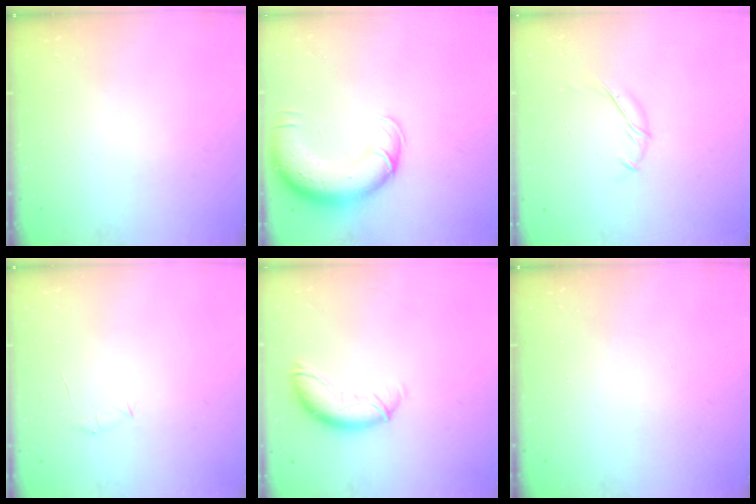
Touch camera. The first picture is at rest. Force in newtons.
{"total": 14.4, "press": 14.0, "slide": 3.4}
{"total": 6.6, "press": 6.5, "slide": 1.4}
{"total": 4.0, "press": 3.8, "slide": 1.2}
{"total": 10.5, "press": 10.5, "slide": 0.7}
{"total": 0.0}